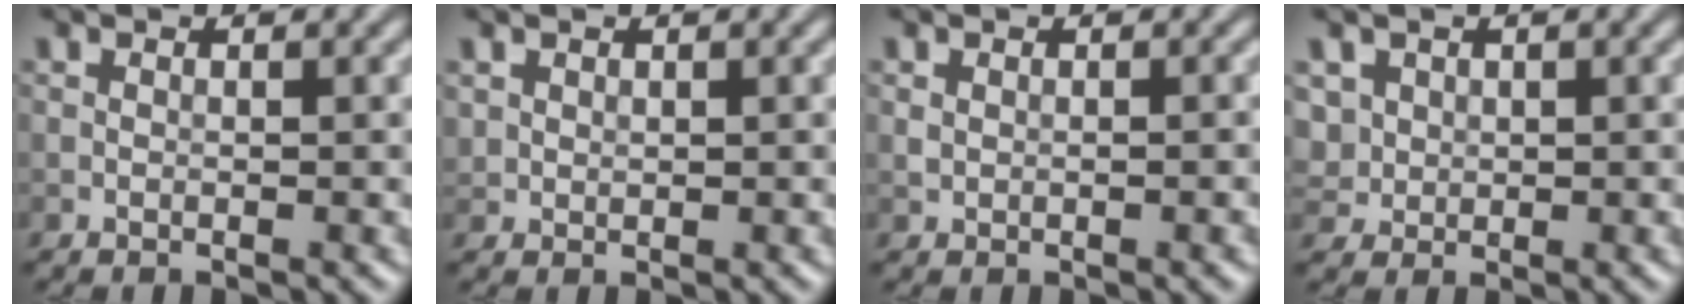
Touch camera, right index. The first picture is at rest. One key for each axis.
{"total": 0.8, "fx": 0.5, "fy": 0.6, "fz": 0.0, "tx": 0.000, "ty": -0.003, "tz": 0.015}
{"total": 1.1, "fx": -0.1, "fy": 0.6, "fz": 0.9, "tx": -0.016, "ty": -0.001, "tz": 0.002}
{"total": 2.5, "fx": 0.9, "fy": 2.1, "fz": 0.8, "tx": -0.026, "ty": 0.002, "tz": 0.035}